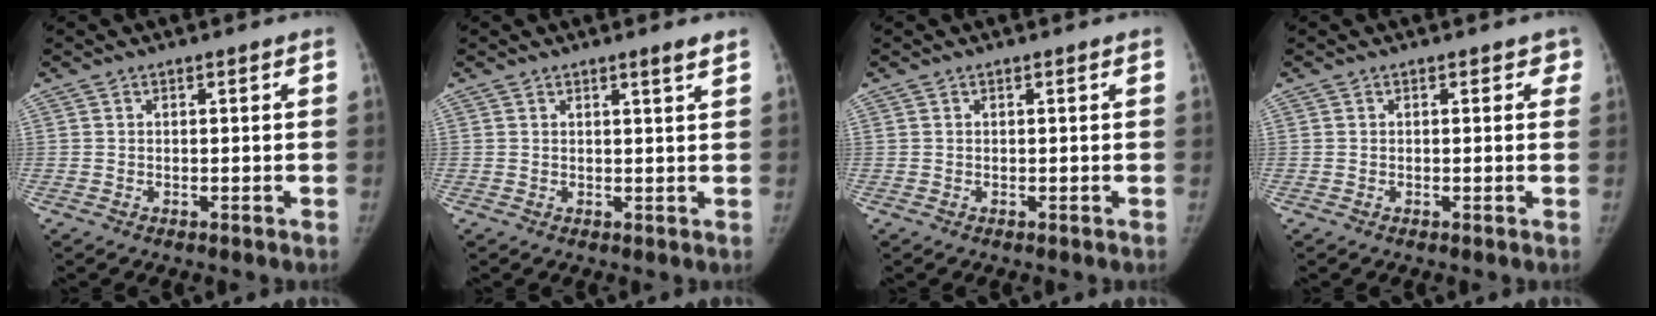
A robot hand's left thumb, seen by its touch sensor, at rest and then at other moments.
{"total": 1.9, "force": [1.4, -0.2, 1.2], "torque": [-0.018, -0.012, 0.020]}
{"total": 0.0}
{"total": 1.4, "force": [0.7, 1.0, 0.6], "torque": [0.018, 0.001, -0.001]}